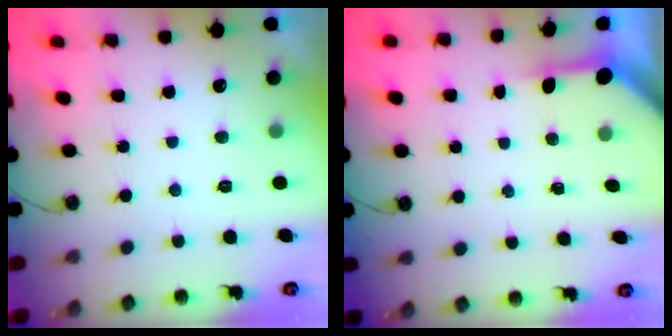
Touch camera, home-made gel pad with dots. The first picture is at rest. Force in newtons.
{"total": 3.5, "press": 3.5, "slide": 0.5}